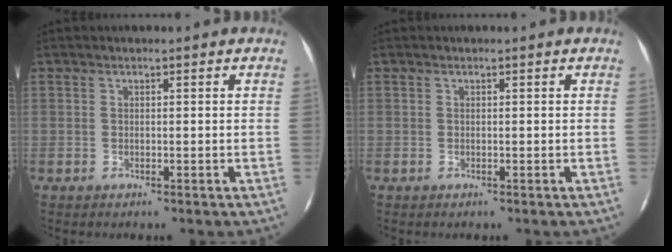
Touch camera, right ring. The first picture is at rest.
{"total": 0.0}